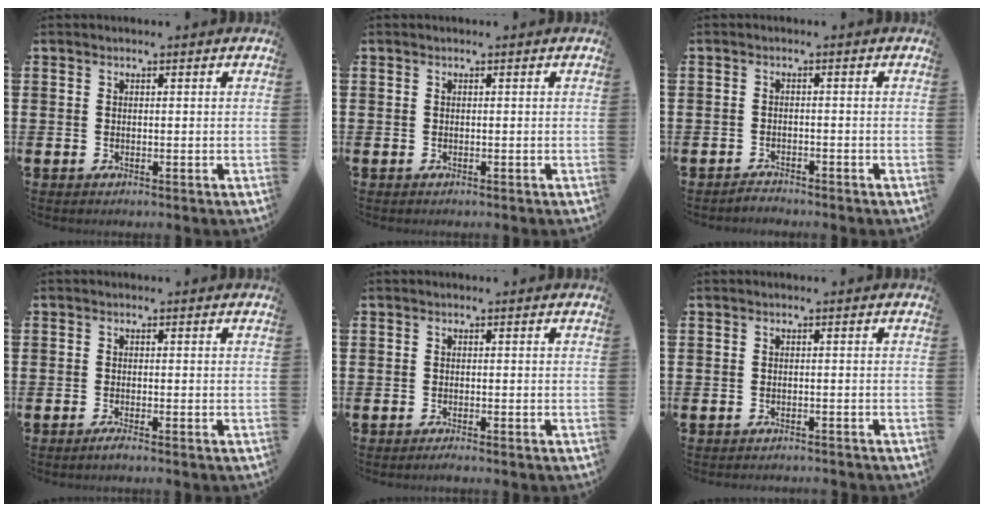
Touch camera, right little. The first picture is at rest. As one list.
[{"total": 0.0}, {"total": 1.3, "force": [-1.3, 0.0, -0.1], "torque": [-0.003, 0.003, -0.028]}, {"total": 0.9, "force": [-0.6, 0.0, 0.6], "torque": [-0.009, -0.003, -0.011]}, {"total": 0.7, "force": [-0.5, 0.0, 0.5], "torque": [-0.001, -0.006, -0.011]}, {"total": 0.7, "force": [-0.7, 0.0, -0.1], "torque": [0.000, -0.001, -0.014]}]